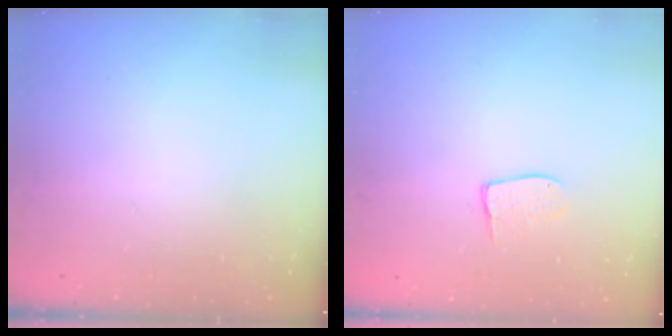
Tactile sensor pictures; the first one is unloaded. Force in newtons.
{"total": 6.1, "press": 6.1, "slide": 0.5}